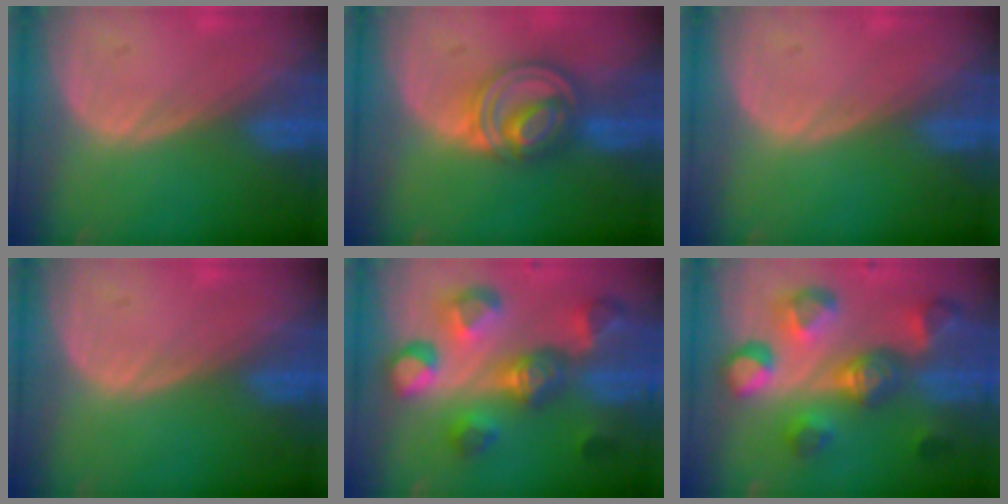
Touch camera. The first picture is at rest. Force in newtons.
{"total": 7.9, "press": 6.9, "slide": 3.9}
{"total": 0.0}
{"total": 0.0}
{"total": 11.0, "press": 9.9, "slide": 4.8}
{"total": 11.0, "press": 9.9, "slide": 4.7}